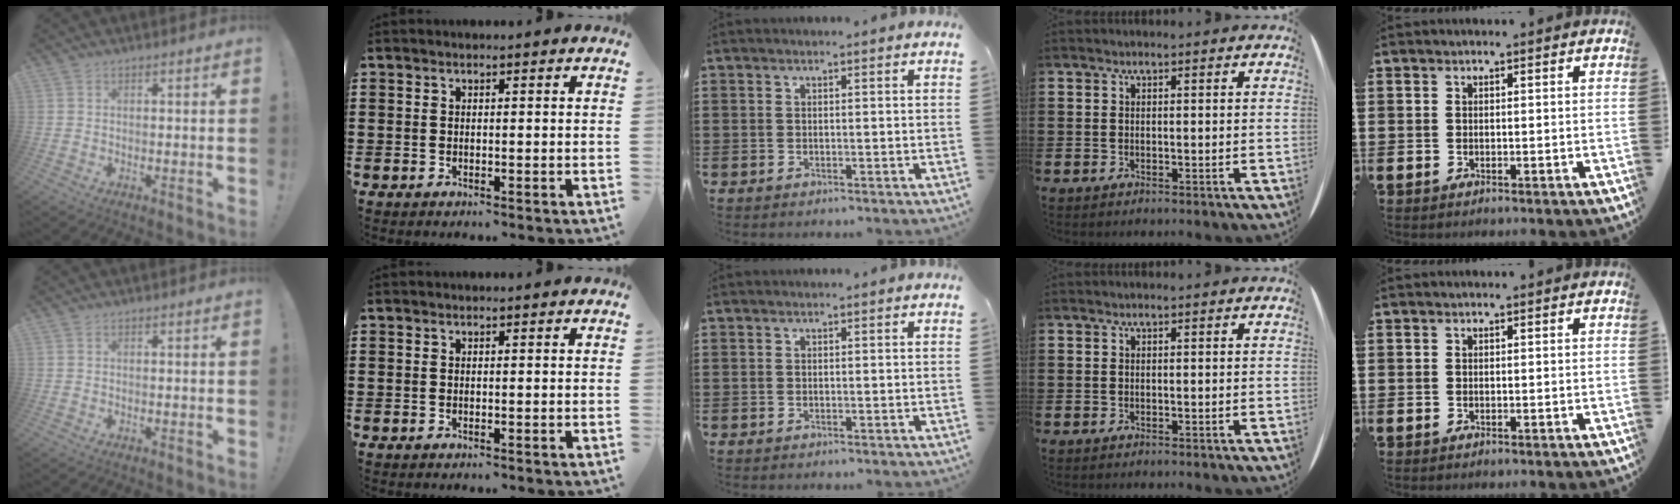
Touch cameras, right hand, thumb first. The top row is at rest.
{}